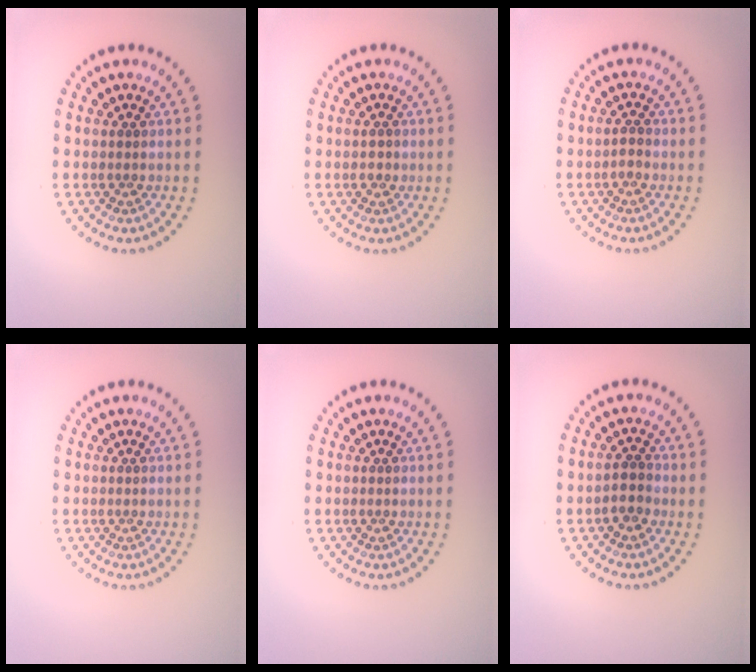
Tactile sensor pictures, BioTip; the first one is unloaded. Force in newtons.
{"total": 0.8, "press": 0.8, "slide": 0.1}
{"total": 0.8, "press": 0.8, "slide": 0.3}
{"total": 0.0}
{"total": 0.0}
{"total": 1.8, "press": 1.5, "slide": 0.9}